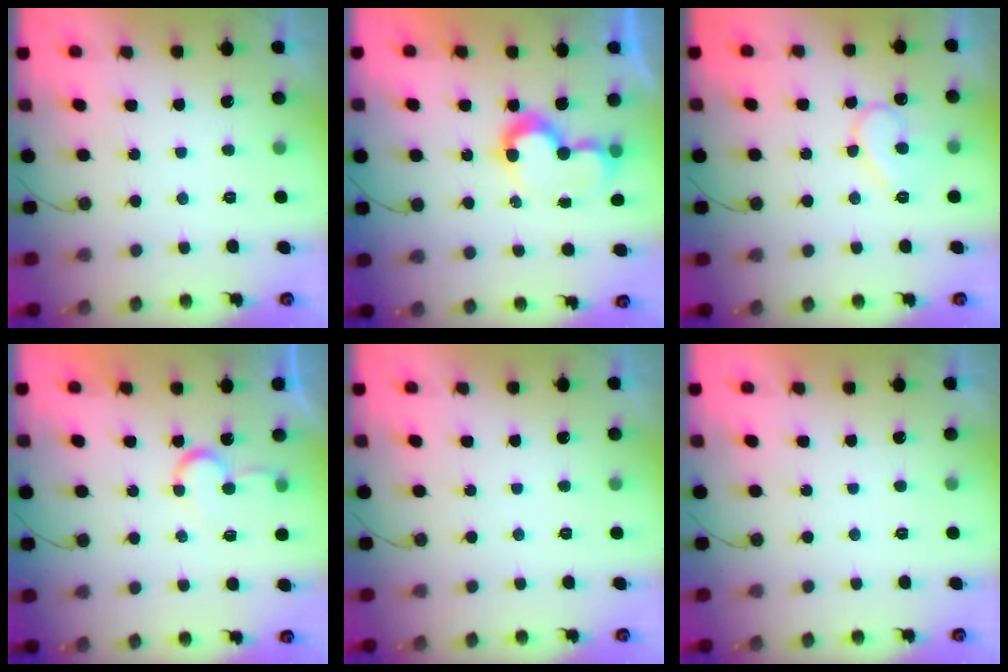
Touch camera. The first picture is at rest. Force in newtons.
{"total": 8.3, "press": 8.3, "slide": 0.1}
{"total": 9.8, "press": 9.8, "slide": 0.9}
{"total": 6.9, "press": 6.9, "slide": 0.6}
{"total": 0.0}
{"total": 1.7, "press": 1.6, "slide": 0.0}